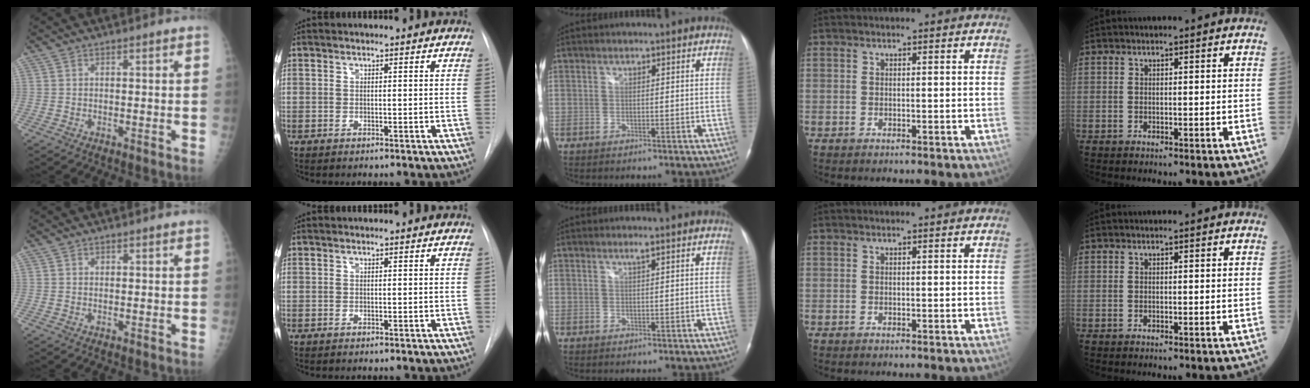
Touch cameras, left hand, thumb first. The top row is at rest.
{"thumb": {"total": 0.6, "force": [0.2, 0.5, 0.2], "torque": [0.003, 0.000, 0.004]}, "middle": {"total": 0.6, "force": [0.4, -0.2, 0.5], "torque": [-0.014, 0.000, 0.009]}}